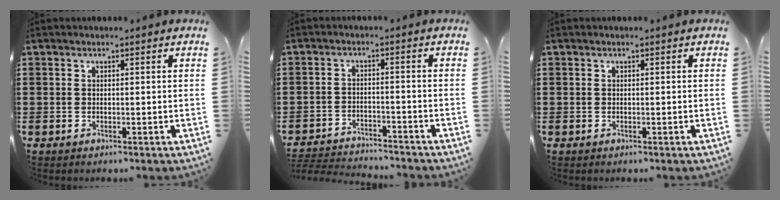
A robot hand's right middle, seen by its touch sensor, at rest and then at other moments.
{"total": 3.4, "force": [-3.4, 0.3, 0.2], "torque": [-0.009, 0.002, -0.073]}
{"total": 0.0}